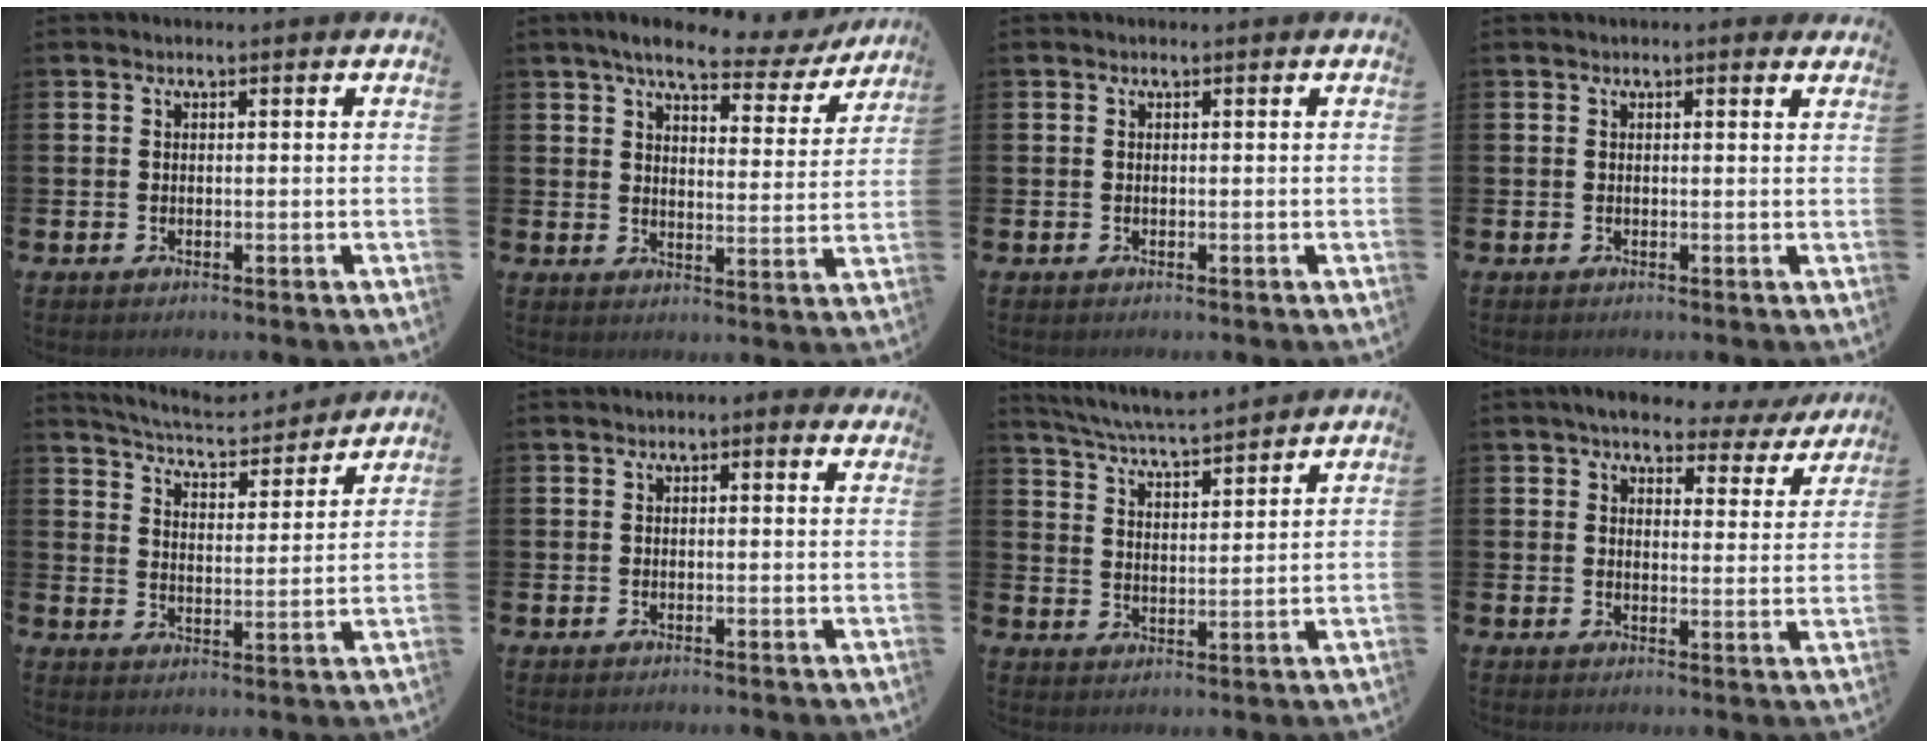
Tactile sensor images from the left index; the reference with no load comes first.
{"total": 6.7, "force": [5.8, 1.6, 3.0], "torque": [-0.058, -0.032, 0.093]}
{"total": 0.0}
{"total": 0.7, "force": [0.6, 0.1, 0.3], "torque": [0.004, -0.003, 0.008]}
{"total": 6.1, "force": [5.9, 0.7, 1.3], "torque": [-0.046, -0.045, 0.100]}
{"total": 0.6, "force": [0.2, 0.2, 0.5], "torque": [0.002, 0.000, 0.000]}
{"total": 6.0, "force": [5.8, 0.0, 1.4], "torque": [-0.049, -0.037, 0.103]}
{"total": 5.6, "force": [4.9, 2.1, 1.7], "torque": [-0.041, -0.026, 0.082]}